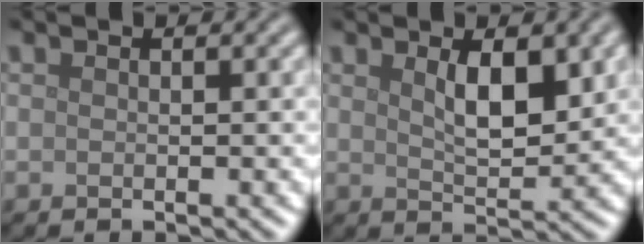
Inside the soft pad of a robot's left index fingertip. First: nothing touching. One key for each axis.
{"total": 4.1, "fx": 1.5, "fy": 1.5, "fz": 3.6, "tx": -0.063, "ty": -0.003, "tz": 0.029}